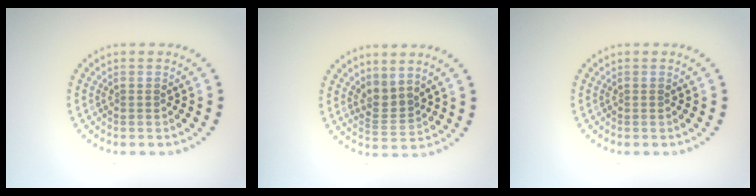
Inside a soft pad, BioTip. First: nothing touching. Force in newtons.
{"total": 2.3, "press": 1.5, "slide": 1.7}
{"total": 0.0}